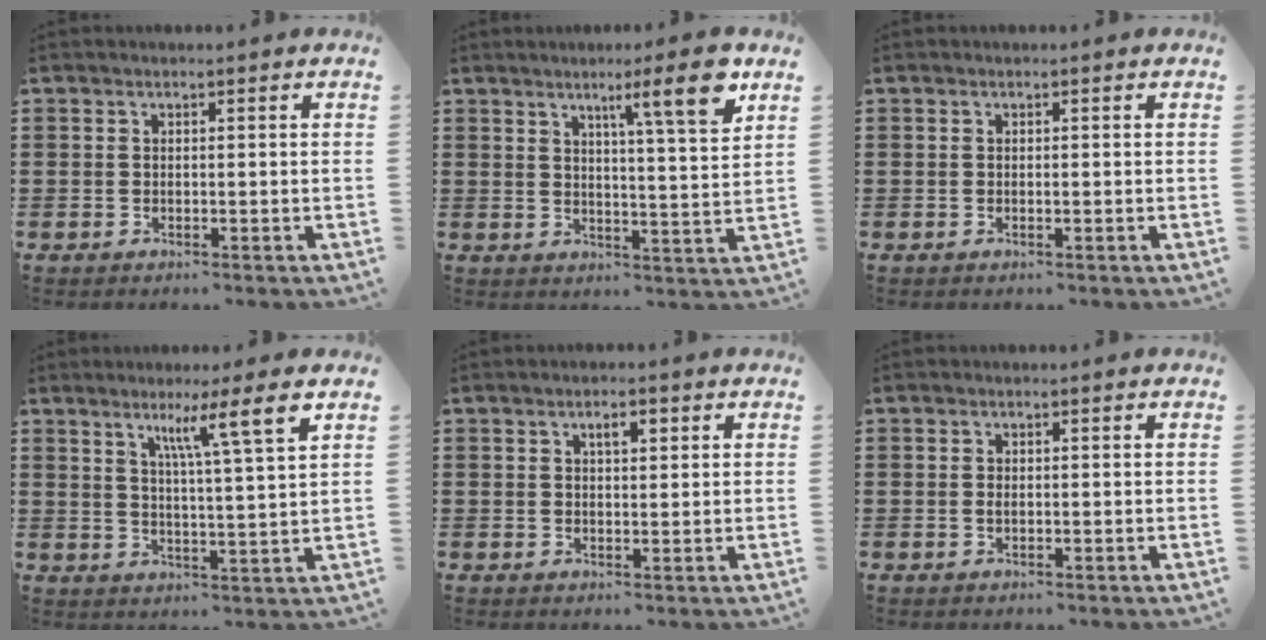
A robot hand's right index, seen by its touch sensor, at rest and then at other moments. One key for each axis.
{"total": 8.9, "fx": 5.6, "fy": -0.2, "fz": 7.0, "tx": -0.117, "ty": -0.021, "tz": 0.086}
{"total": 0.0}
{"total": 7.3, "fx": 4.1, "fy": -0.5, "fz": 6.0, "tx": -0.105, "ty": -0.011, "tz": 0.060}
{"total": 2.4, "fx": 1.0, "fy": 1.0, "fz": 1.9, "tx": -0.033, "ty": 0.004, "tz": 0.013}
{"total": 0.6, "fx": -0.1, "fy": 0.3, "fz": 0.5, "tx": -0.012, "ty": -0.001, "tz": -0.001}